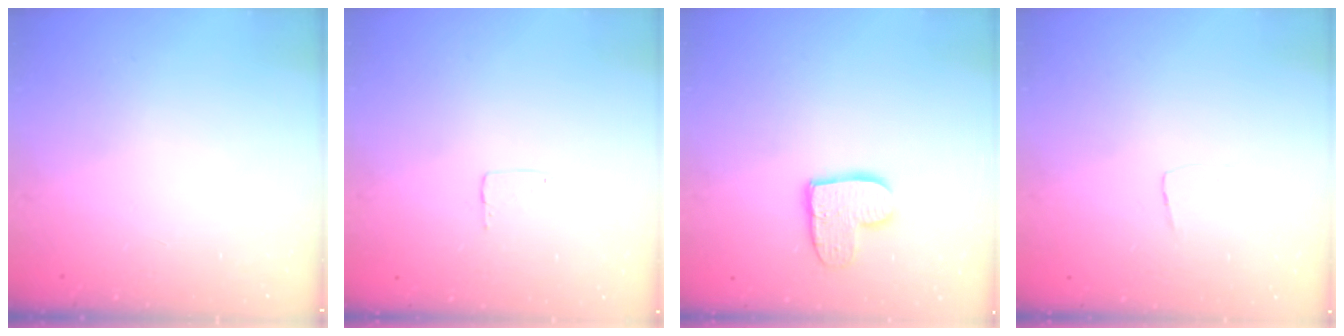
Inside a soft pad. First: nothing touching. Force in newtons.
{"total": 3.5, "press": 3.5, "slide": 0.2}
{"total": 10.1, "press": 10.0, "slide": 0.5}
{"total": 3.3, "press": 3.3, "slide": 0.2}